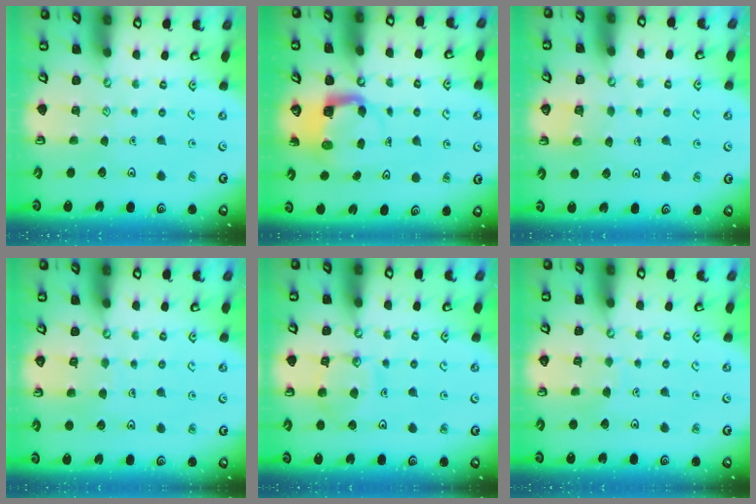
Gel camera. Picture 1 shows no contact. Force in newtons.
{"total": 4.7, "press": 4.7, "slide": 0.4}
{"total": 2.7, "press": 2.7, "slide": 0.1}
{"total": 5.1, "press": 5.1, "slide": 0.4}
{"total": 12.2, "press": 12.1, "slide": 1.1}
{"total": 3.1, "press": 3.1, "slide": 0.2}